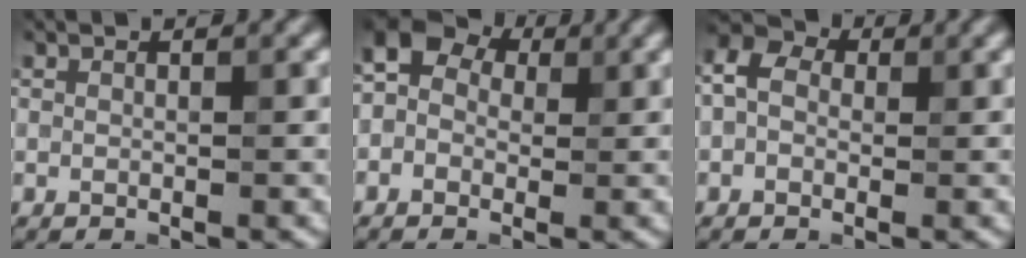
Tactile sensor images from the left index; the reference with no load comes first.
{"total": 5.7, "force": [1.1, 4.7, 2.9], "torque": [-0.024, 0.028, -0.029]}
{"total": 3.3, "force": [0.1, 2.6, 2.0], "torque": [-0.037, 0.012, -0.014]}